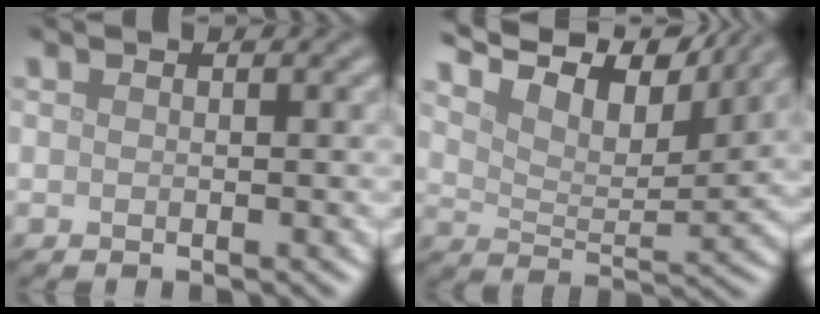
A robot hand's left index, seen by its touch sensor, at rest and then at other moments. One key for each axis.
{"total": 10.3, "fx": 8.5, "fy": 2.8, "fz": 5.1, "tx": -0.111, "ty": 0.013, "tz": 0.113}